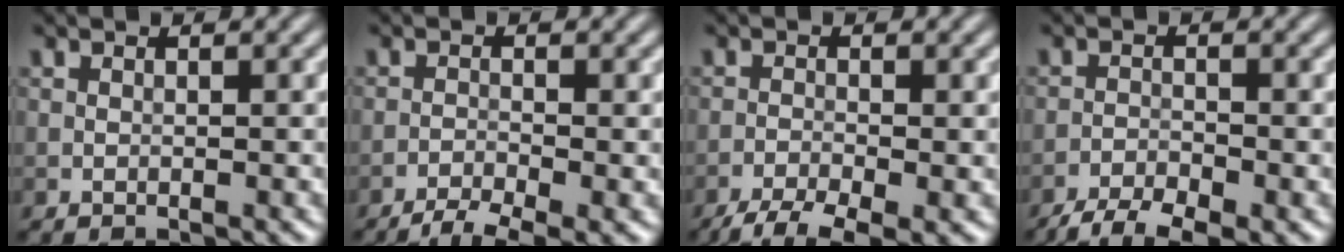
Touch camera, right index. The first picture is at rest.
{"total": 3.4, "force": [-2.5, 0.5, 2.2], "torque": [-0.046, -0.001, -0.049]}
{"total": 4.4, "force": [-3.2, 1.0, 2.9], "torque": [-0.056, -0.008, -0.061]}
{"total": 4.5, "force": [-3.5, 1.2, 2.6], "torque": [-0.049, -0.002, -0.066]}